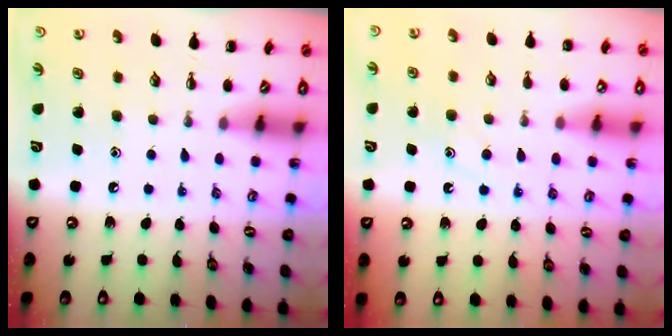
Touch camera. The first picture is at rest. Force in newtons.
{"total": 10.5, "press": 10.4, "slide": 1.1}